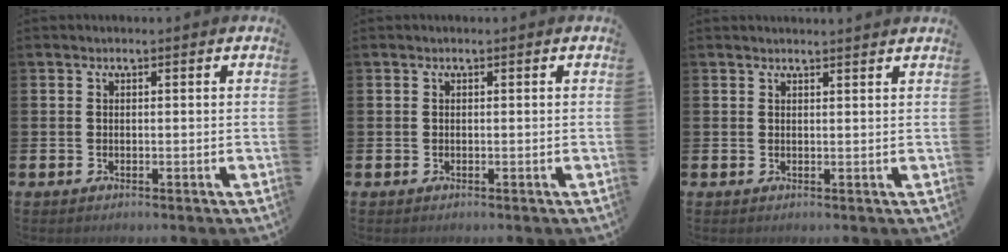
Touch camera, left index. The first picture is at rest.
{"total": 0.0}
{"total": 1.2, "force": [1.2, -0.2, 0.0], "torque": [0.009, -0.009, 0.021]}